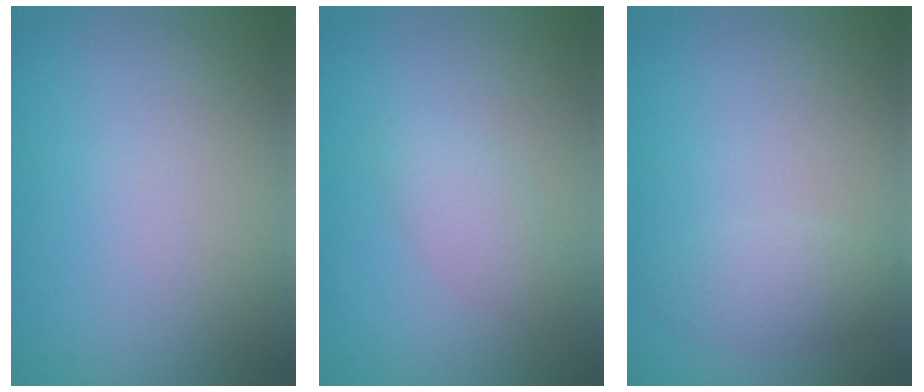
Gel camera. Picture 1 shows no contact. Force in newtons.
{"total": 1.9, "press": 1.9, "slide": 0.2}
{"total": 2.0, "press": 2.0, "slide": 0.0}